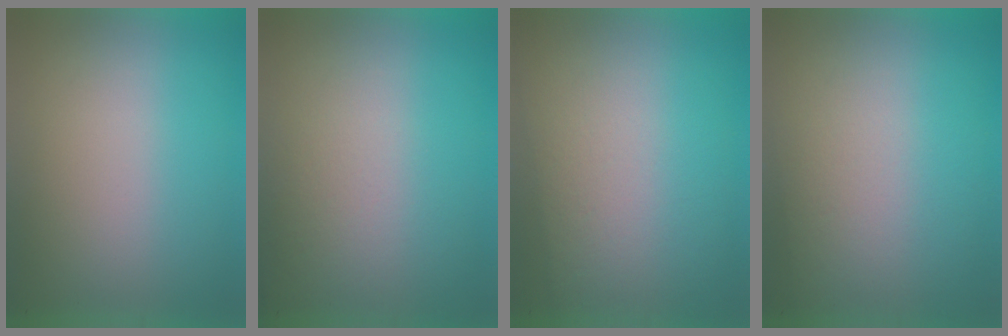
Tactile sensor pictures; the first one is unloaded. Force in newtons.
{"total": 2.5}
{"total": 3.1}
{"total": 2.6}